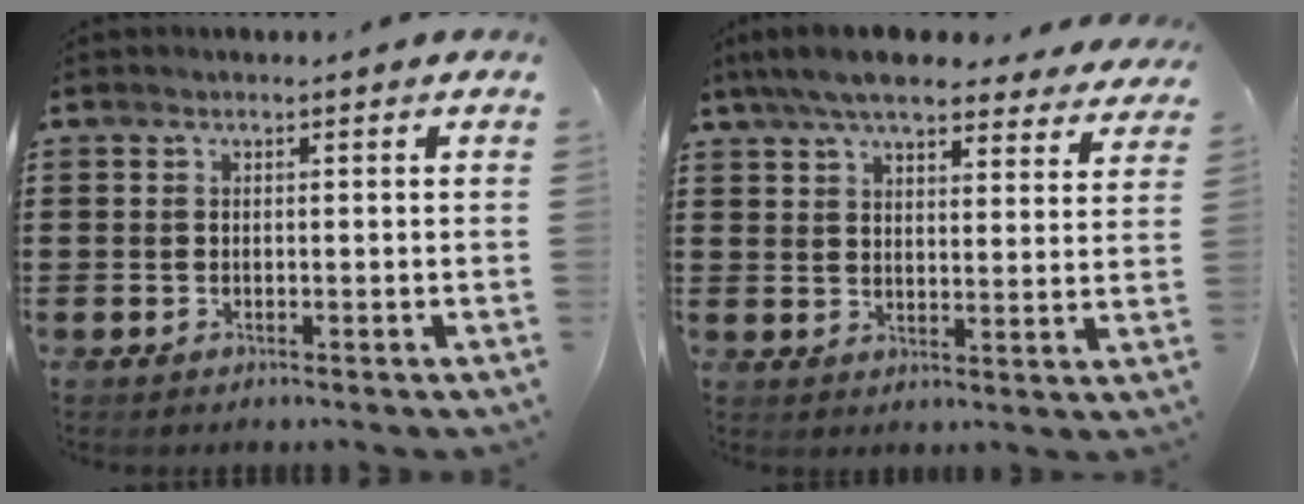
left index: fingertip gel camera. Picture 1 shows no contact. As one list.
[{"total": 7.8, "force": [6.9, 1.3, 3.4], "torque": [-0.081, -0.023, 0.125]}]